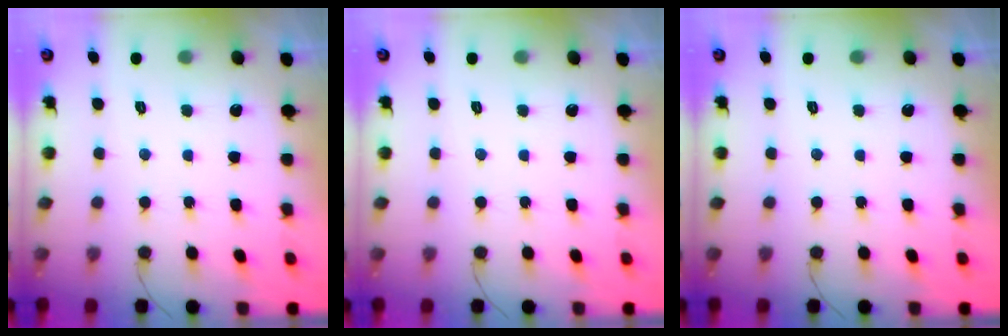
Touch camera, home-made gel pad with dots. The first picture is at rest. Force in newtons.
{"total": 0.0}
{"total": 0.0}